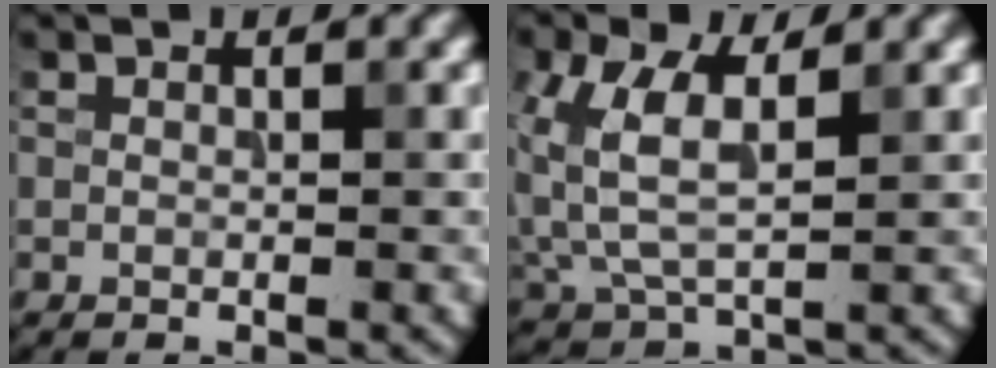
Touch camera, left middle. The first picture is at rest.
{"total": 5.8, "force": [1.3, 3.3, 4.7], "torque": [-0.117, 0.005, 0.028]}